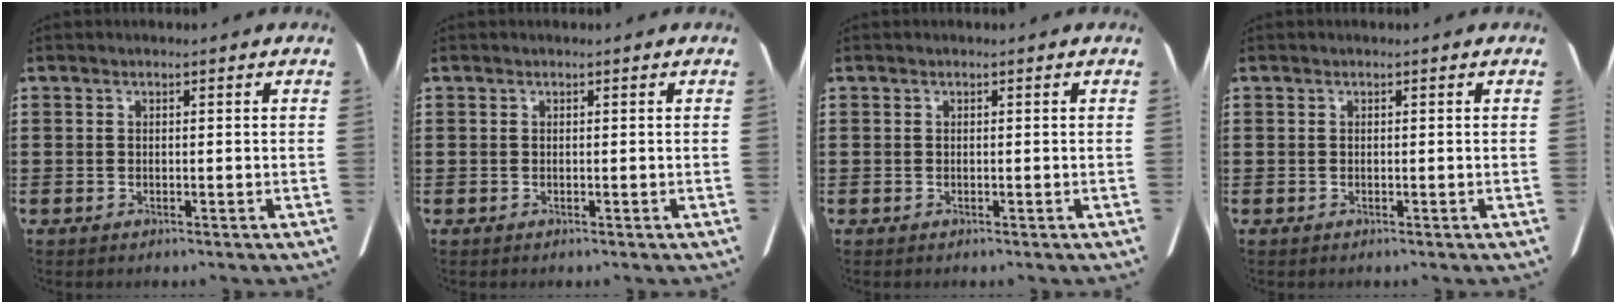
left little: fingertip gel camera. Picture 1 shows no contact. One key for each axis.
{"total": 0.0}
{"total": 0.0}
{"total": 0.0}